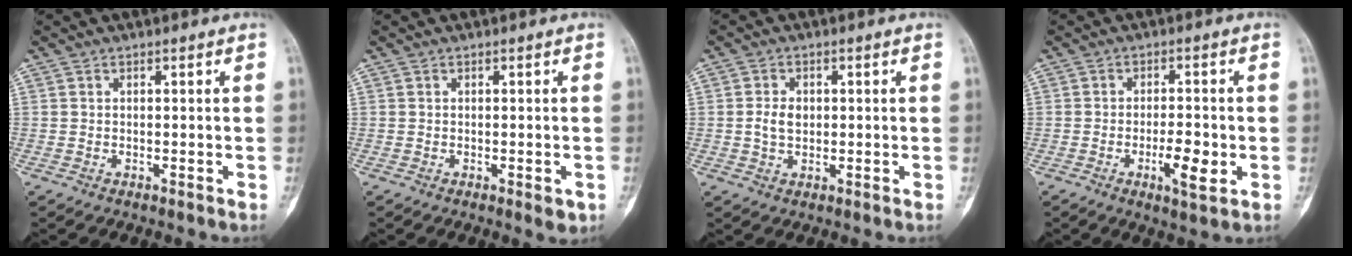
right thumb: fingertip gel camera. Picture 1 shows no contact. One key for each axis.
{"total": 2.0, "fx": -0.7, "fy": 0.8, "fz": 1.7, "tx": -0.016, "ty": -0.003, "tz": -0.004}
{"total": 3.5, "fx": 0.1, "fy": 2.5, "fz": 2.4, "tx": -0.043, "ty": 0.005, "tz": 0.002}
{"total": 6.4, "fx": -1.8, "fy": 2.0, "fz": 5.8, "tx": -0.089, "ty": 0.000, "tz": -0.026}